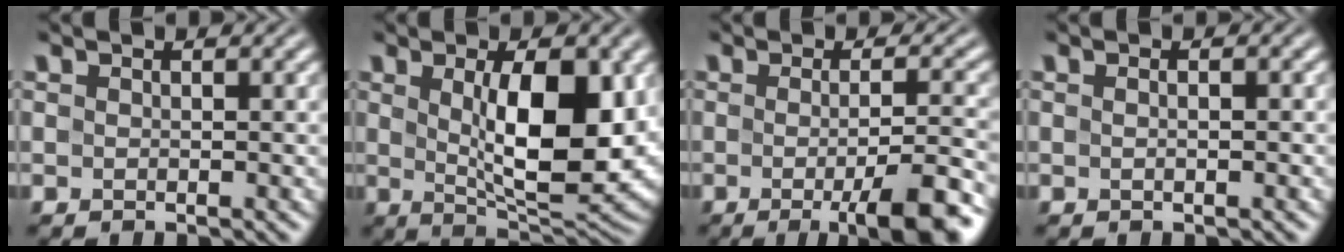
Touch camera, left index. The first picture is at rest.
{"total": 9.9, "force": [1.3, 3.8, 9.1], "torque": [-0.137, -0.011, 0.030]}
{"total": 8.6, "force": [-2.7, 2.1, 7.9], "torque": [-0.095, -0.012, -0.034]}
{"total": 2.3, "force": [0.7, 1.2, 1.8], "torque": [-0.002, 0.012, -0.016]}